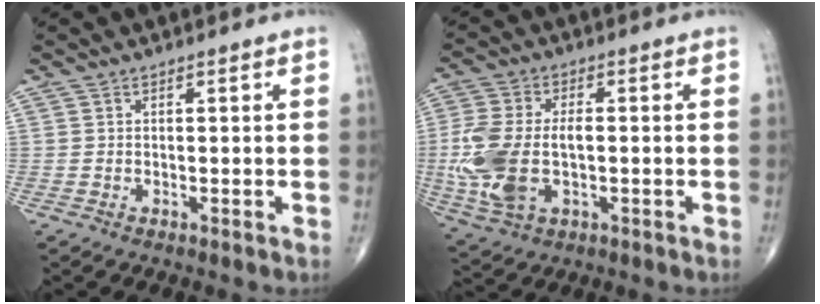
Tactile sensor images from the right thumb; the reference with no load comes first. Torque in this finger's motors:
{"motor_torque": [1.82, 1.78, 1.36, -0.61, 0.27]}